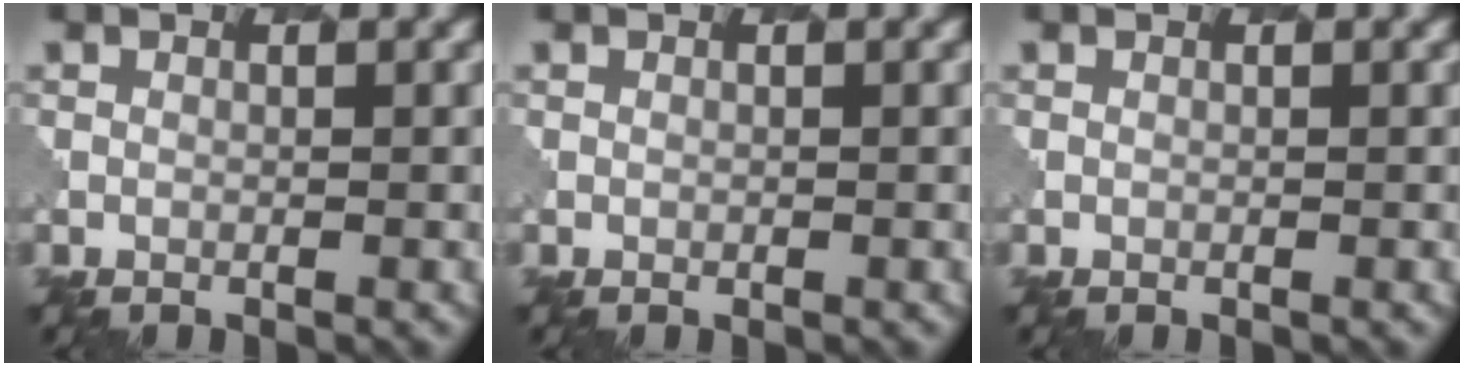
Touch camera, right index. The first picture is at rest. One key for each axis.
{"total": 0.0}
{"total": 0.0}